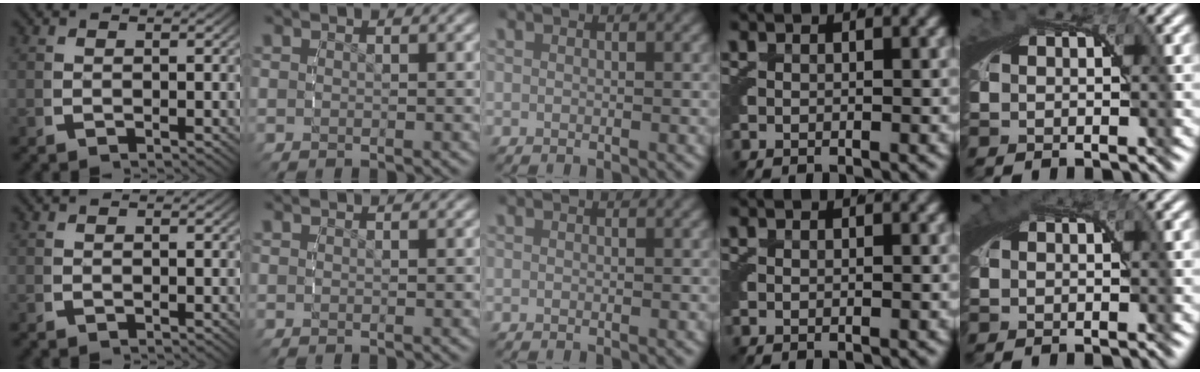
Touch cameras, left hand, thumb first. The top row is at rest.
{"little": {"total": 0.7, "force": [0.2, 0.5, 0.5], "torque": [-0.009, -0.001, 0.003]}}